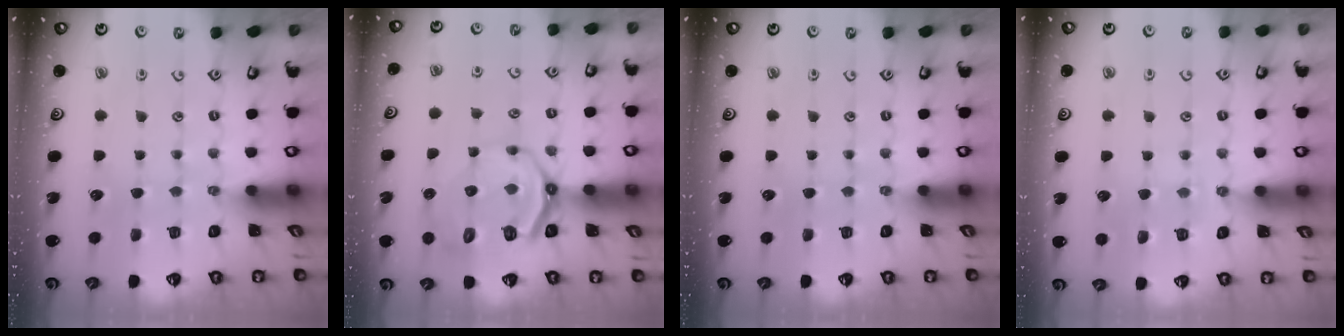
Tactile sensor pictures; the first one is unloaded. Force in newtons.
{"total": 8.9, "press": 8.3, "slide": 3.4}
{"total": 0.0}
{"total": 4.2, "press": 4.2, "slide": 0.6}